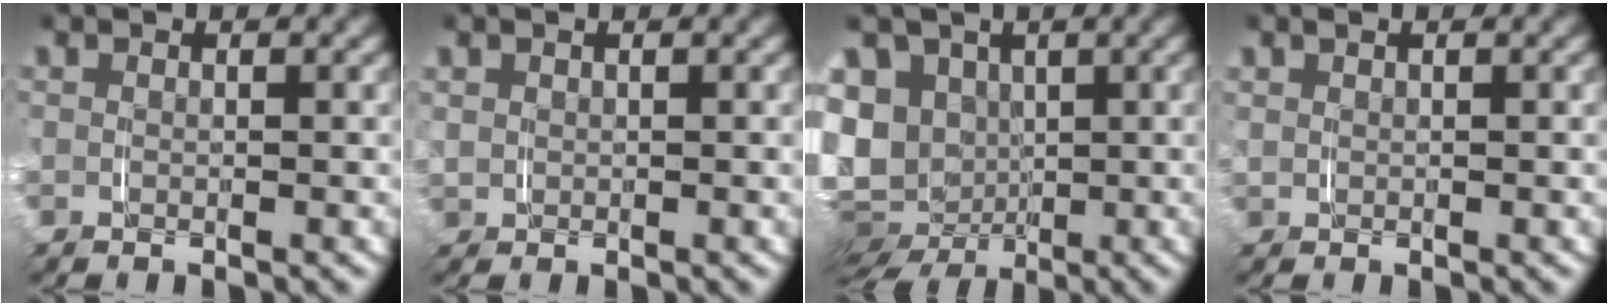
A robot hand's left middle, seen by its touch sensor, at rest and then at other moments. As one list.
[{"total": 1.8, "force": [0.3, 1.7, 0.5], "torque": [-0.028, -0.002, 0.009]}, {"total": 13.7, "force": [-2.9, 12.3, 5.3], "torque": [-0.164, -0.058, -0.035]}, {"total": 1.0, "force": [0.5, 0.8, 0.3], "torque": [-0.013, 0.004, 0.010]}]